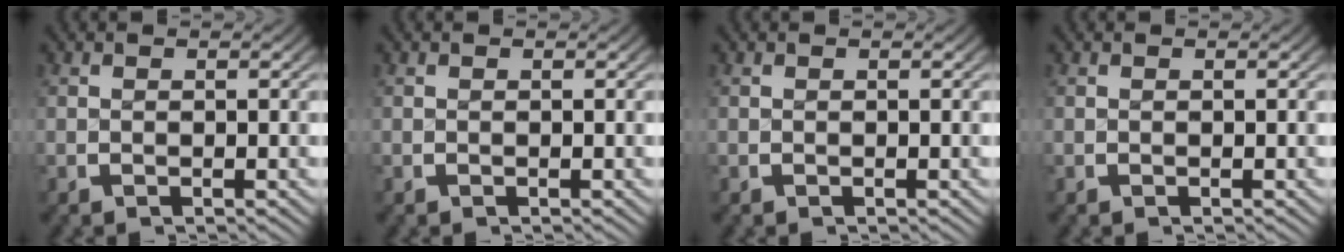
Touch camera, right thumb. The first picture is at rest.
{"total": 0.0}
{"total": 0.0}
{"total": 0.0}